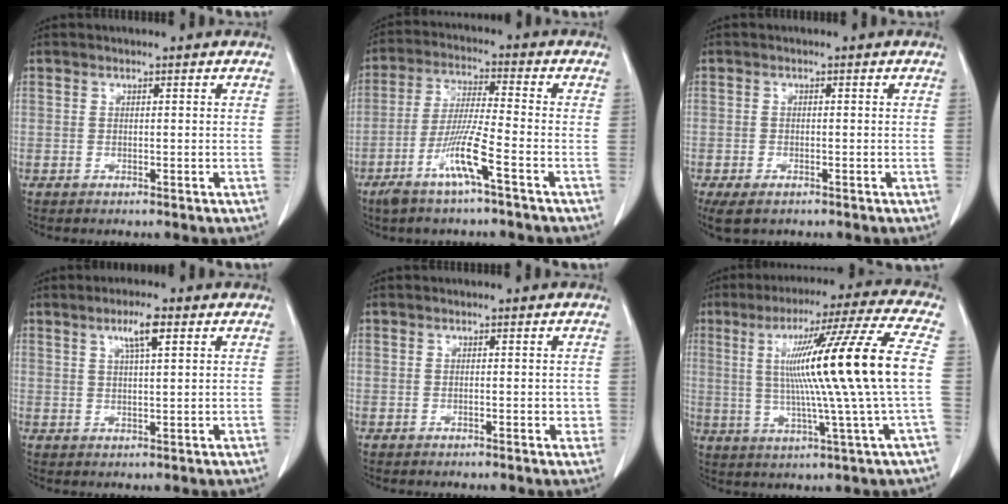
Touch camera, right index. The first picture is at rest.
{"total": 9.5, "force": [-4.8, -0.2, 8.2], "torque": [-0.165, -0.011, -0.095]}
{"total": 5.5, "force": [-3.5, 2.6, 3.4], "torque": [-0.066, -0.011, -0.057]}
{"total": 4.7, "force": [2.3, 0.9, 4.0], "torque": [-0.075, 0.003, 0.043]}
{"total": 2.6, "force": [-0.3, 1.4, 2.1], "torque": [-0.028, 0.004, -0.003]}
{"total": 19.2, "force": [1.6, -2.0, 19.1], "torque": [-0.309, 0.011, 0.016]}